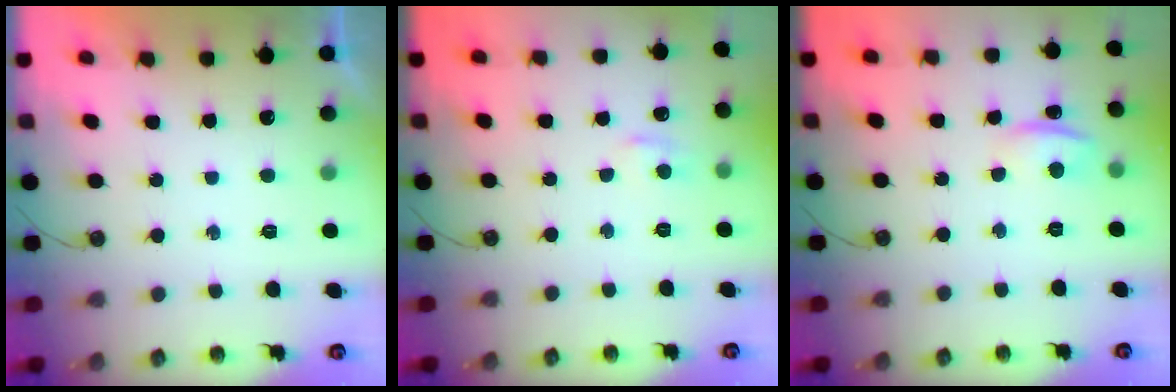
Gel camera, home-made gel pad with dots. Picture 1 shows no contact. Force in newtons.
{"total": 4.5, "press": 4.4, "slide": 0.6}
{"total": 1.4, "press": 1.2, "slide": 0.7}